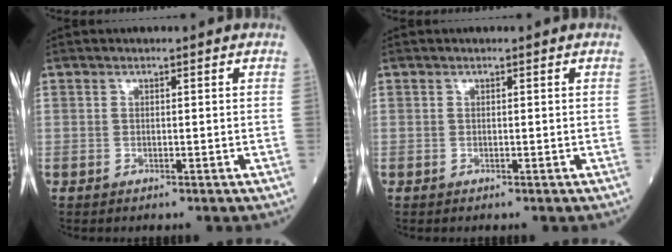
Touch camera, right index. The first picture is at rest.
{"total": 0.0}